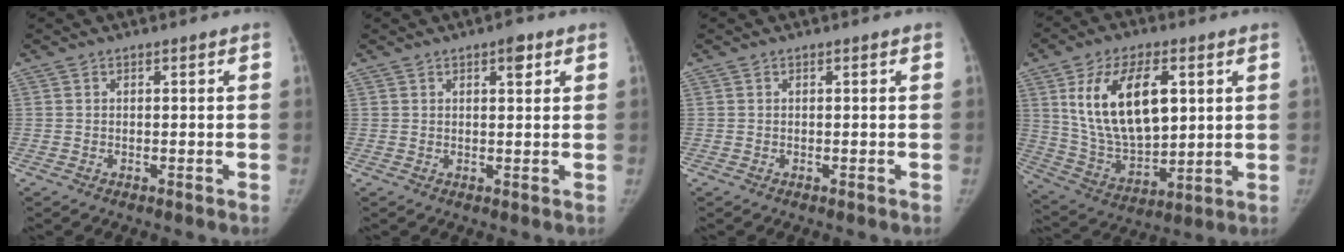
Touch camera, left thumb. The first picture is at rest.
{"total": 2.7, "force": [1.4, 1.1, 2.0], "torque": [-0.018, -0.004, 0.018]}
{"total": 0.0}
{"total": 19.2, "force": [5.4, 10.5, 15.2], "torque": [-0.244, -0.019, 0.111]}